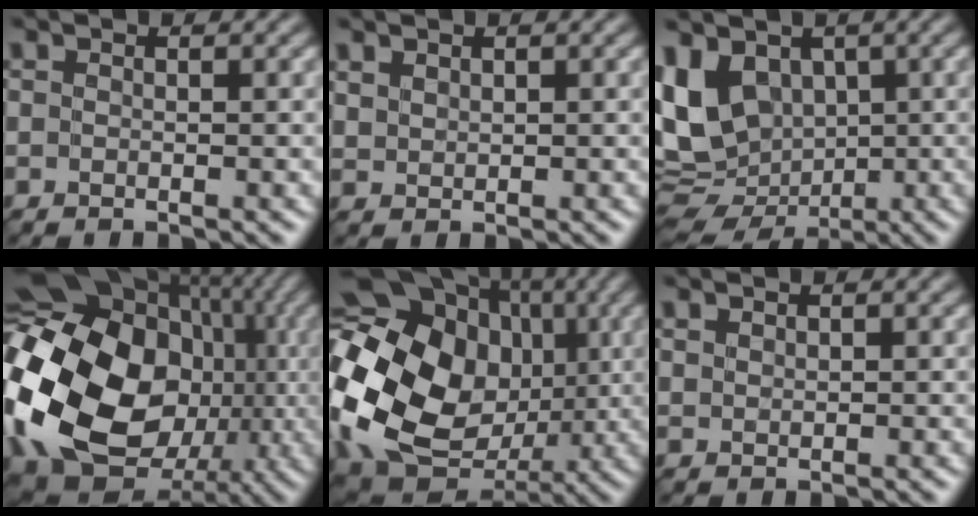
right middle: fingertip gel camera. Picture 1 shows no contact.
{"total": 1.0, "force": [0.8, 0.6, 0.1], "torque": [-0.007, 0.000, 0.022]}
{"total": 10.0, "force": [0.3, 7.8, 6.2], "torque": [-0.125, -0.008, 0.014]}
{"total": 20.7, "force": [-1.8, 16.4, 12.4], "torque": [-0.274, -0.011, -0.020]}
{"total": 19.3, "force": [1.1, 15.8, 11.0], "torque": [-0.224, -0.001, 0.016]}
{"total": 0.7, "force": [0.6, 0.3, 0.0], "torque": [-0.003, 0.001, 0.017]}